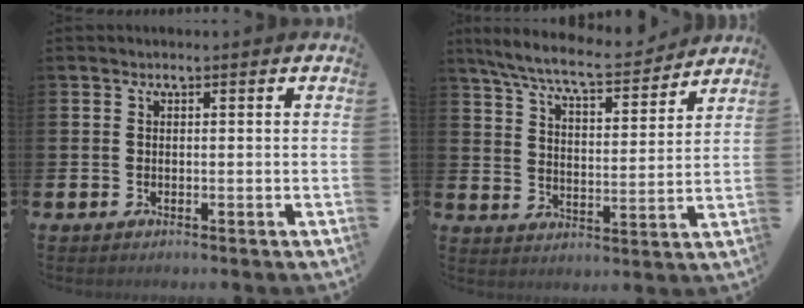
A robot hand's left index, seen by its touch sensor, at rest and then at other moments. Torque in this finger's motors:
{"motor_torque": [1.13, -1.01, 0.77, 0.19]}